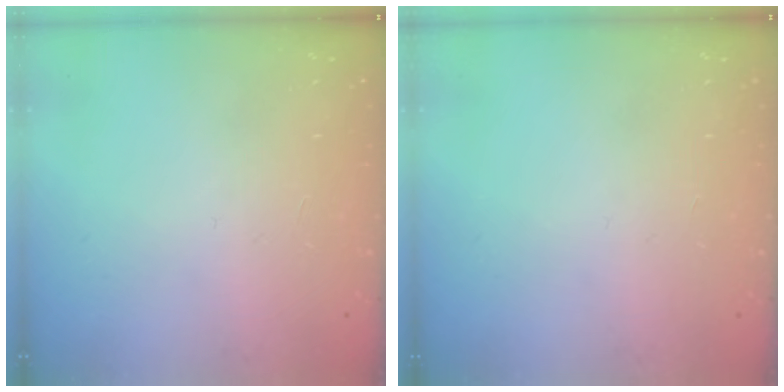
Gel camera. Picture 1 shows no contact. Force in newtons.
{"total": 0.0}